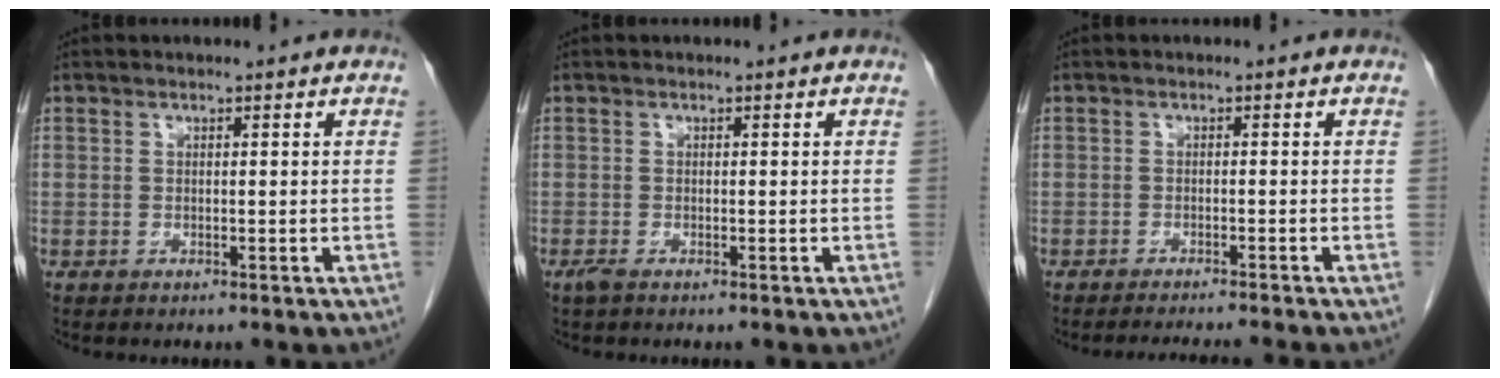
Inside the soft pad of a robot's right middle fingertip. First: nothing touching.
{"total": 0.9, "force": [-0.6, 0.1, 0.6], "torque": [-0.018, -0.004, -0.012]}
{"total": 5.8, "force": [-5.4, -0.9, 2.0], "torque": [-0.013, -0.011, -0.075]}